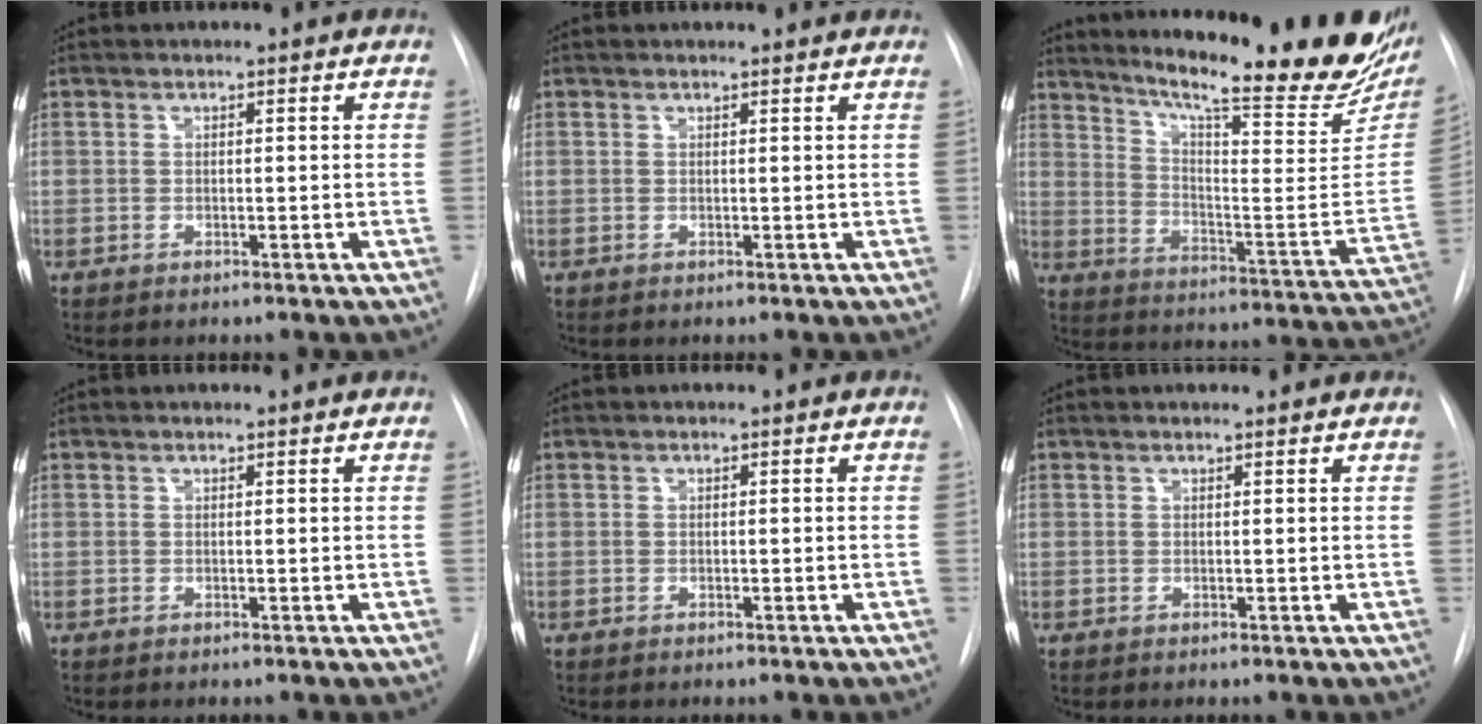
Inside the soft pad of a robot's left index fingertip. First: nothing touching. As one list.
[{"total": 1.4, "force": [1.4, -0.1, 0.1], "torque": [-0.008, -0.001, 0.012]}, {"total": 27.3, "force": [21.8, 3.1, 16.2], "torque": [-0.243, -0.086, 0.282]}, {"total": 0.6, "force": [0.6, -0.1, 0.1], "torque": [-0.008, 0.000, 0.006]}, {"total": 0.0}, {"total": 1.6, "force": [1.5, 0.1, 0.2], "torque": [-0.009, 0.005, 0.014]}]